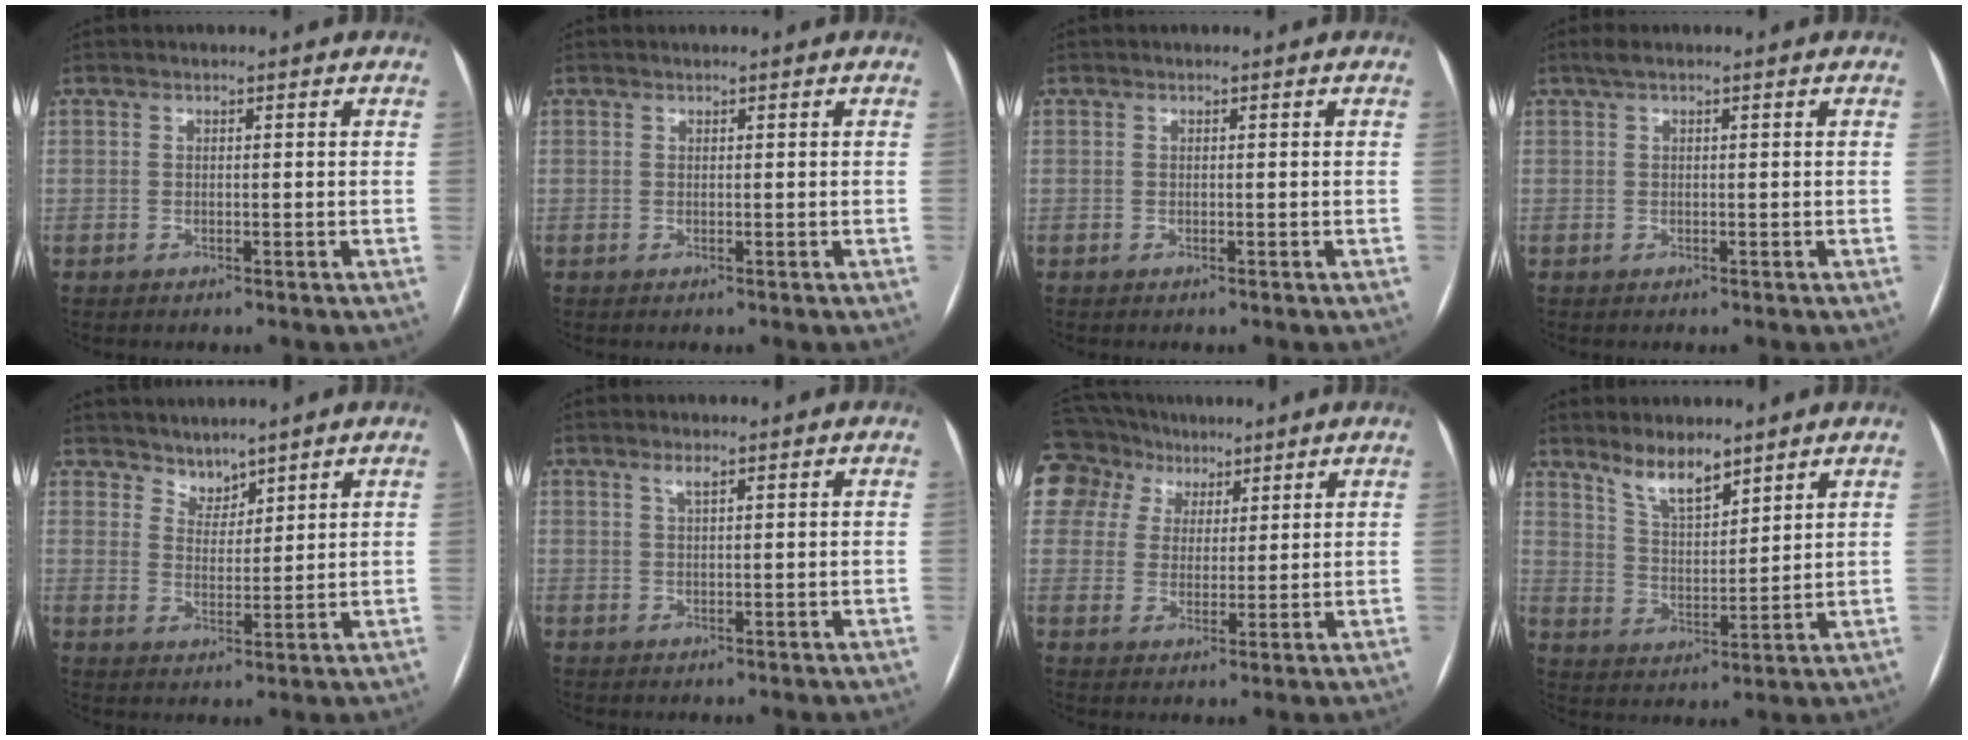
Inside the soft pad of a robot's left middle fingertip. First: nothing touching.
{"total": 0.0}
{"total": 0.0}
{"total": 1.6, "force": [1.0, 0.2, 1.2], "torque": [-0.029, 0.020, 0.019]}
{"total": 3.5, "force": [3.2, 1.4, 0.2], "torque": [0.000, 0.008, 0.061]}
{"total": 1.6, "force": [1.0, 0.1, 1.2], "torque": [-0.026, 0.004, 0.021]}
{"total": 11.2, "force": [7.5, 8.0, 2.2], "torque": [-0.059, 0.048, 0.141]}
{"total": 7.0, "force": [5.7, 2.0, 3.5], "torque": [-0.067, -0.002, 0.110]}